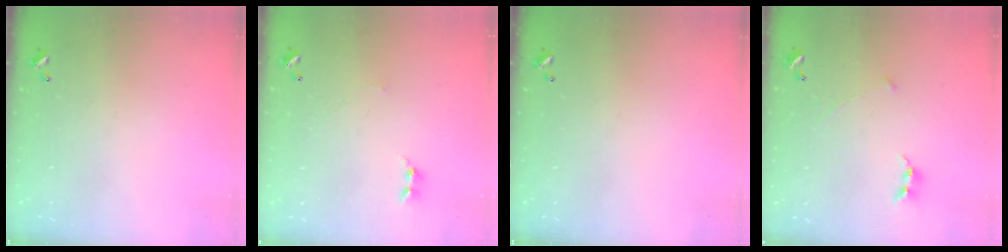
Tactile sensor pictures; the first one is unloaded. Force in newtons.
{"total": 0.9, "press": 0.8, "slide": 0.4}
{"total": 0.0}
{"total": 0.6, "press": 0.6, "slide": 0.3}